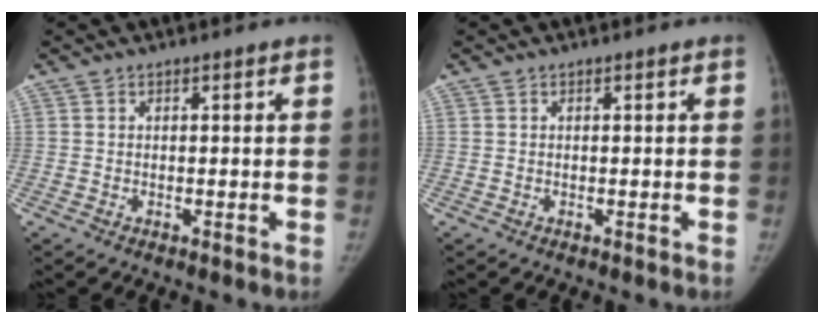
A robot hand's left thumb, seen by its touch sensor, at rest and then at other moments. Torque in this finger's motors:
{"motor_torque": [0.03, 0.03, 0.22, 0.03, 0.02]}